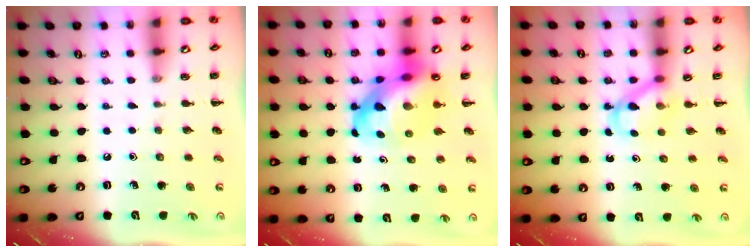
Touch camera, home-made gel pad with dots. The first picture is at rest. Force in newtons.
{"total": 15.2, "press": 14.7, "slide": 3.9}
{"total": 4.1, "press": 4.0, "slide": 0.7}